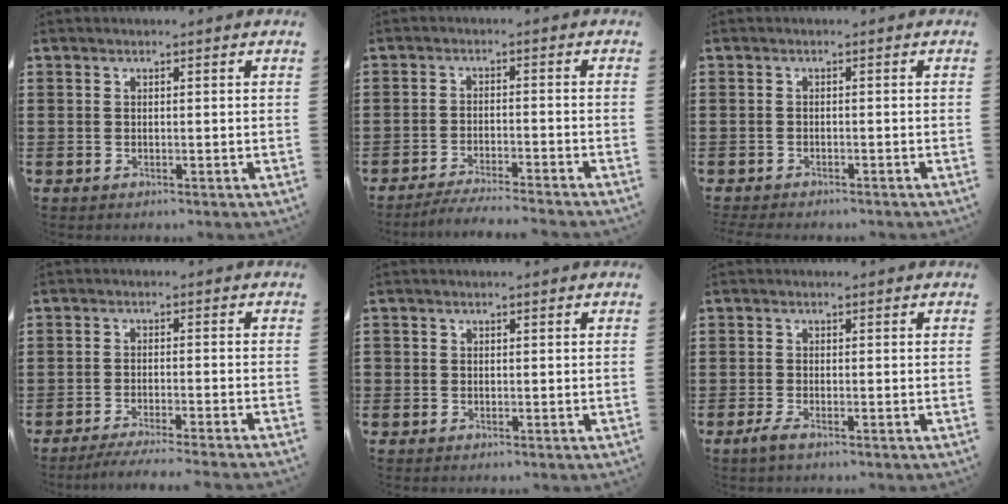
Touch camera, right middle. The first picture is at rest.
{"total": 3.4, "force": [-3.3, -0.2, 1.0], "torque": [-0.017, -0.001, -0.066]}
{"total": 1.0, "force": [-1.0, 0.1, 0.1], "torque": [-0.004, 0.001, -0.021]}
{"total": 3.2, "force": [-2.9, -0.4, 1.2], "torque": [-0.020, -0.002, -0.058]}
{"total": 0.6, "force": [-0.1, 0.6, 0.1], "torque": [-0.001, 0.005, -0.003]}
{"total": 1.5, "force": [-0.8, 0.2, 1.2], "torque": [-0.029, -0.005, -0.017]}